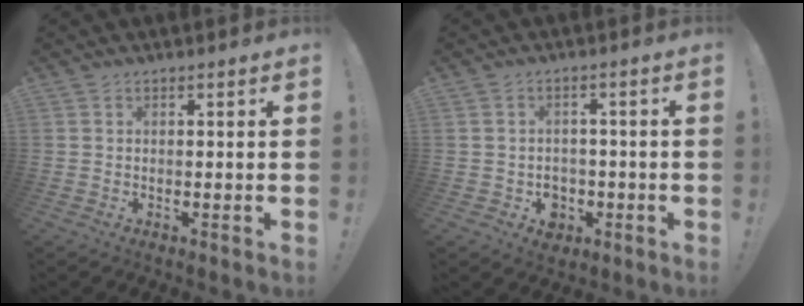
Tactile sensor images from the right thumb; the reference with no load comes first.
{"total": 5.0, "force": [-1.5, 4.5, 1.7], "torque": [-0.021, 0.008, -0.023]}